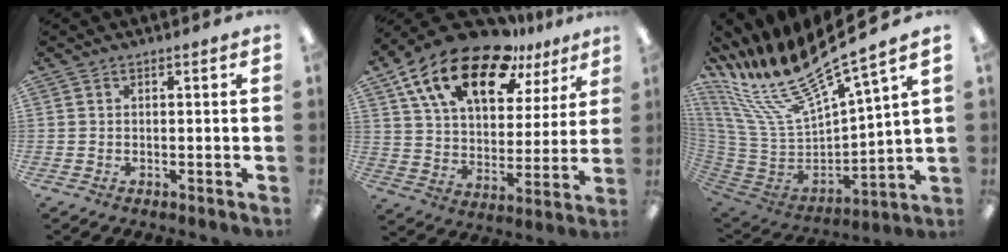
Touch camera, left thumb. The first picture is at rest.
{"total": 20.3, "force": [13.4, 9.7, 11.8], "torque": [-0.209, -0.071, 0.236]}
{"total": 24.1, "force": [19.1, 6.6, 13.2], "torque": [-0.259, -0.142, 0.322]}